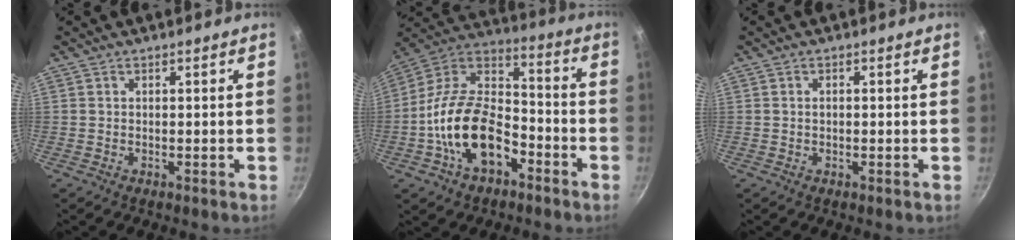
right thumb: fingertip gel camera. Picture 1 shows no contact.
{"total": 19.7, "force": [-7.3, 11.8, 13.9], "torque": [-0.226, 0.063, -0.149]}
{"total": 0.8, "force": [0.0, 0.4, 0.6], "torque": [-0.013, 0.004, -0.001]}